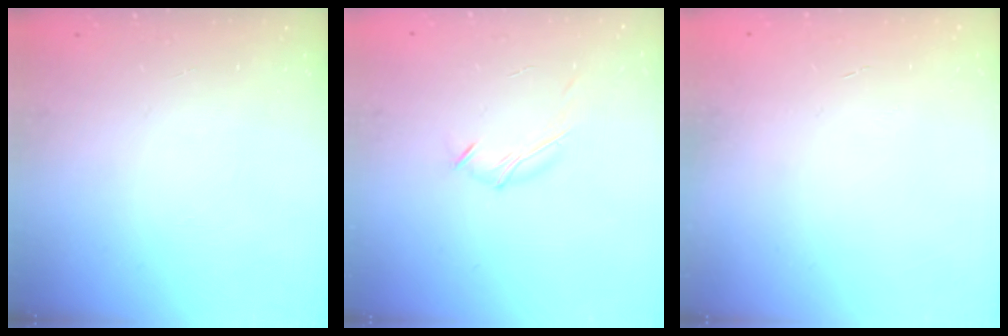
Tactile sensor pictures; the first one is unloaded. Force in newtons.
{"total": 6.7, "press": 6.6, "slide": 1.2}
{"total": 0.0}